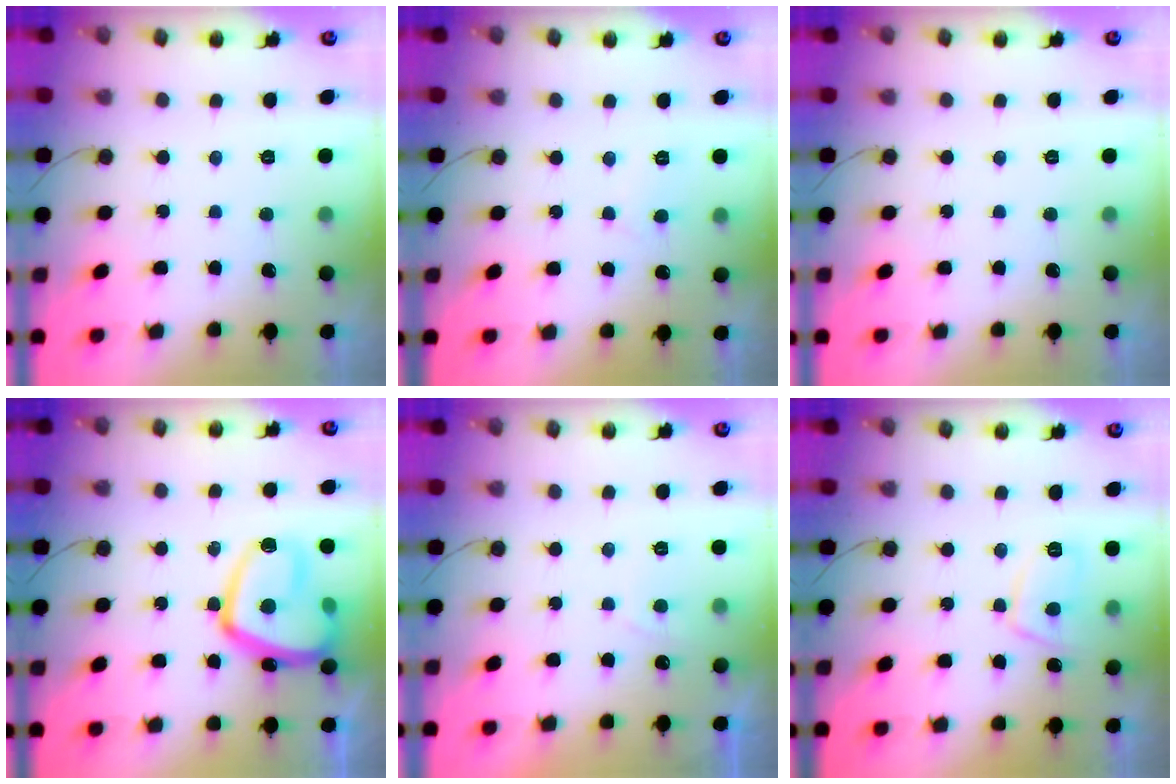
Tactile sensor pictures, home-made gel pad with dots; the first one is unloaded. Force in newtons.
{"total": 2.8, "press": 2.8, "slide": 0.3}
{"total": 0.0}
{"total": 18.6, "press": 18.5, "slide": 1.9}
{"total": 1.0, "press": 0.8, "slide": 0.6}
{"total": 6.9, "press": 6.9, "slide": 0.9}